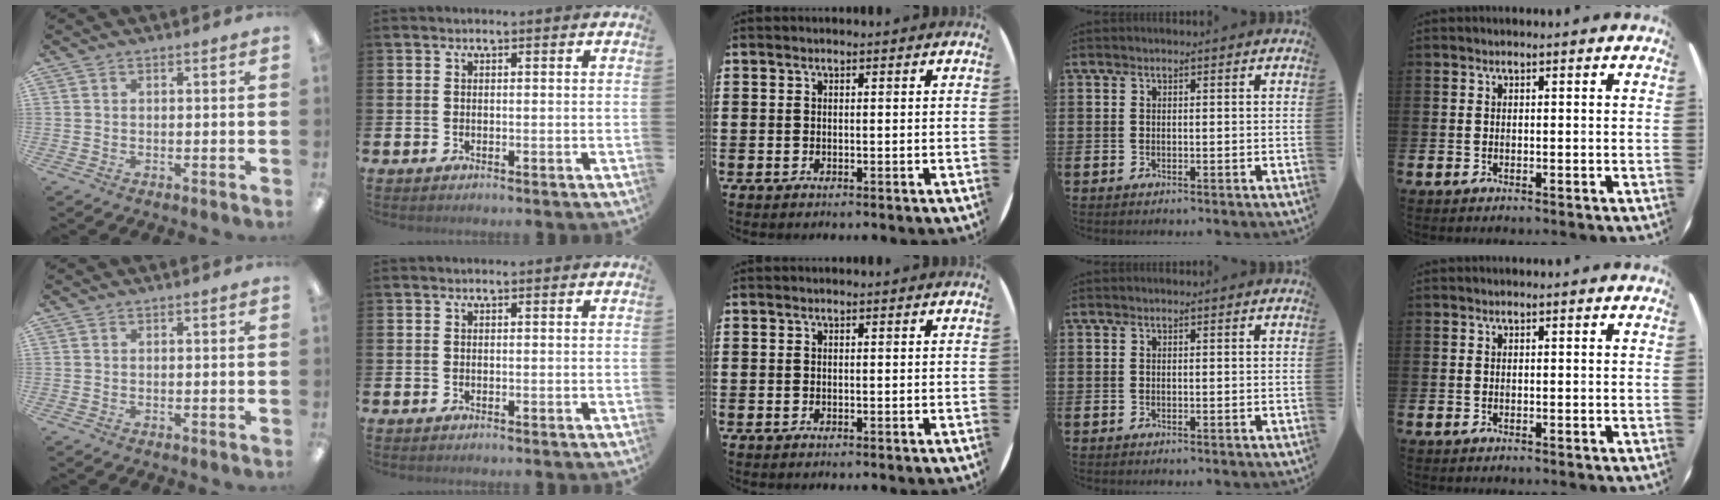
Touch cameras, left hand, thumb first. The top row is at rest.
{}